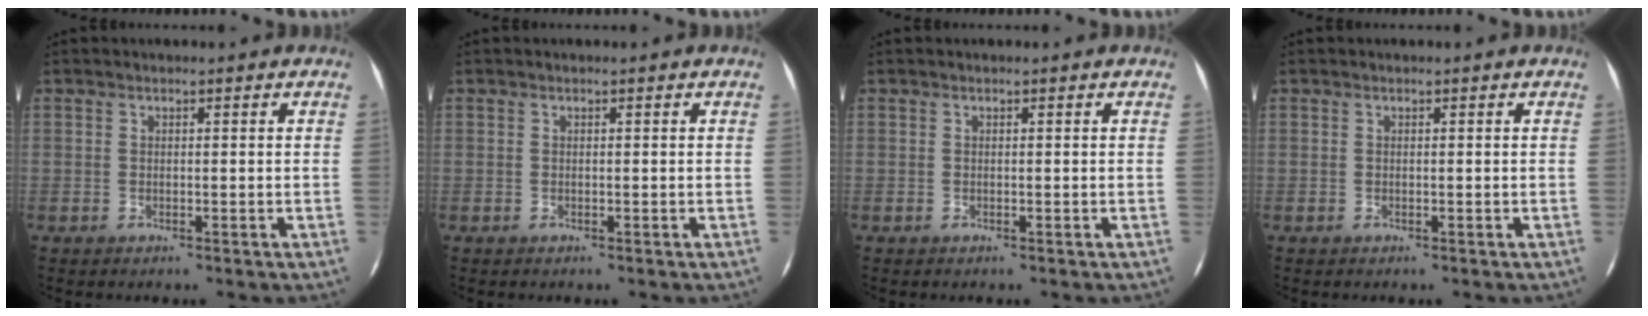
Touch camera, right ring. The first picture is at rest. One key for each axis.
{"total": 0.0}
{"total": 0.0}
{"total": 0.0}